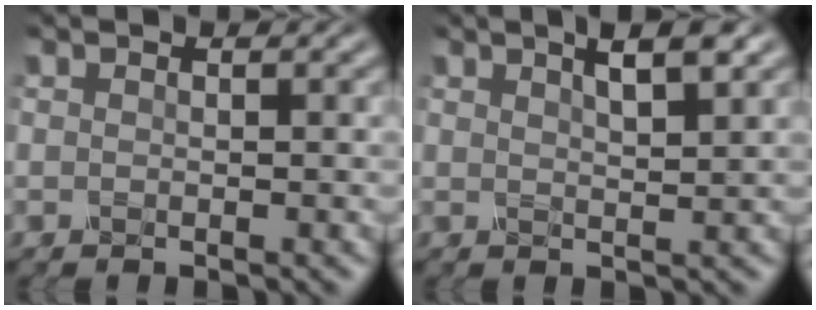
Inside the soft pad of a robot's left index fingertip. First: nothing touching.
{"total": 3.7, "force": [2.2, 0.9, 2.9], "torque": [-0.029, 0.014, 0.021]}